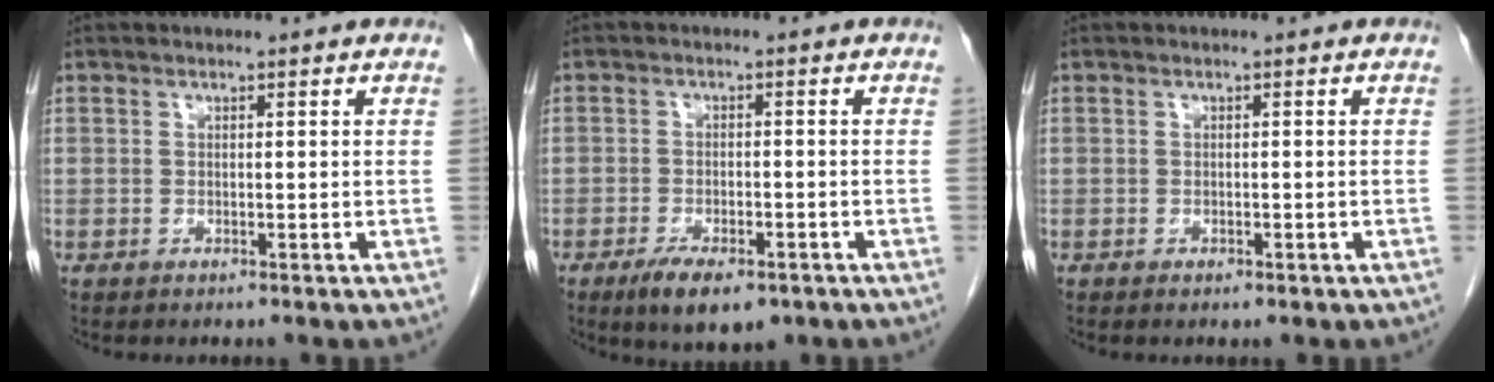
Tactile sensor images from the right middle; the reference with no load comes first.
{"total": 6.8, "force": [-4.4, 2.5, 4.6], "torque": [-0.077, -0.010, -0.065]}
{"total": 1.0, "force": [-0.5, 0.6, 0.6], "torque": [-0.006, 0.001, -0.002]}